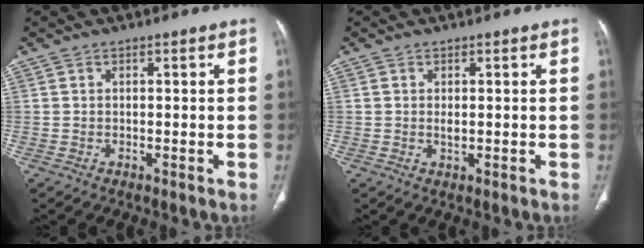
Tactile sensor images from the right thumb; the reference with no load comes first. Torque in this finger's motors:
{"motor_torque": [0.98, -0.08, 0.10, -0.54, 0.01]}